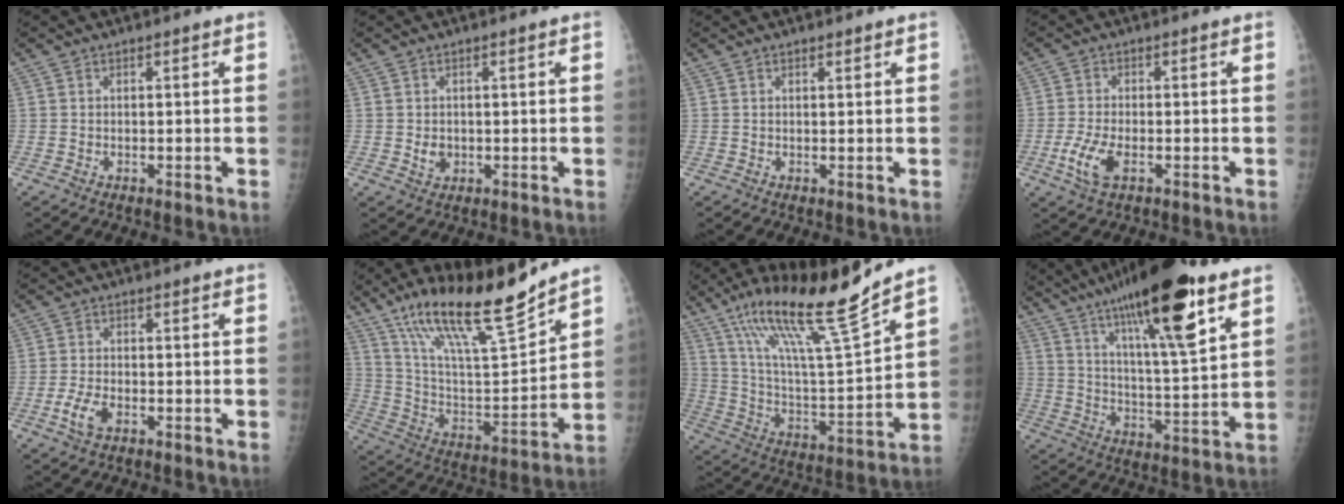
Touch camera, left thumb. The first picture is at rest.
{"total": 2.4, "force": [-0.1, 2.0, 1.4], "torque": [-0.014, -0.001, 0.005]}
{"total": 0.9, "force": [0.7, 0.4, 0.4], "torque": [-0.005, -0.004, 0.010]}
{"total": 5.7, "force": [-2.0, 2.6, 4.6], "torque": [-0.108, 0.000, -0.038]}
{"total": 4.2, "force": [-1.9, 2.2, 3.0], "torque": [-0.067, 0.004, -0.035]}
{"total": 21.1, "force": [16.2, 3.3, 13.2], "torque": [-0.200, -0.079, 0.294]}
{"total": 20.7, "force": [15.3, 1.0, 13.9], "torque": [-0.218, -0.075, 0.277]}
{"total": 22.8, "force": [13.8, 4.7, 17.6], "torque": [-0.275, -0.048, 0.226]}